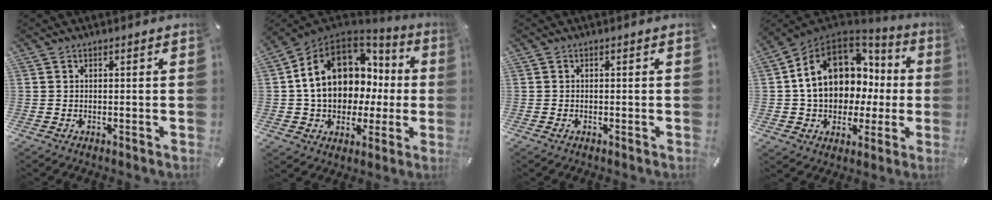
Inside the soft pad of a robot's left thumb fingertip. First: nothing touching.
{"total": 16.2, "force": [2.8, 12.7, 9.7], "torque": [-0.200, -0.012, 0.048]}
{"total": 0.8, "force": [-0.3, 0.5, 0.5], "torque": [-0.010, -0.001, -0.006]}
{"total": 15.9, "force": [3.0, 12.5, 9.4], "torque": [-0.188, -0.013, 0.055]}